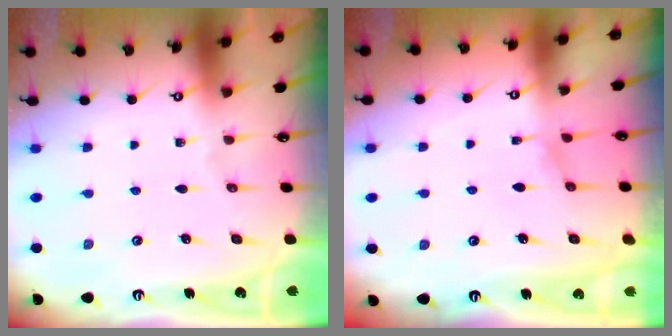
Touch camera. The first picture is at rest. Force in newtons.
{"total": 0.0}